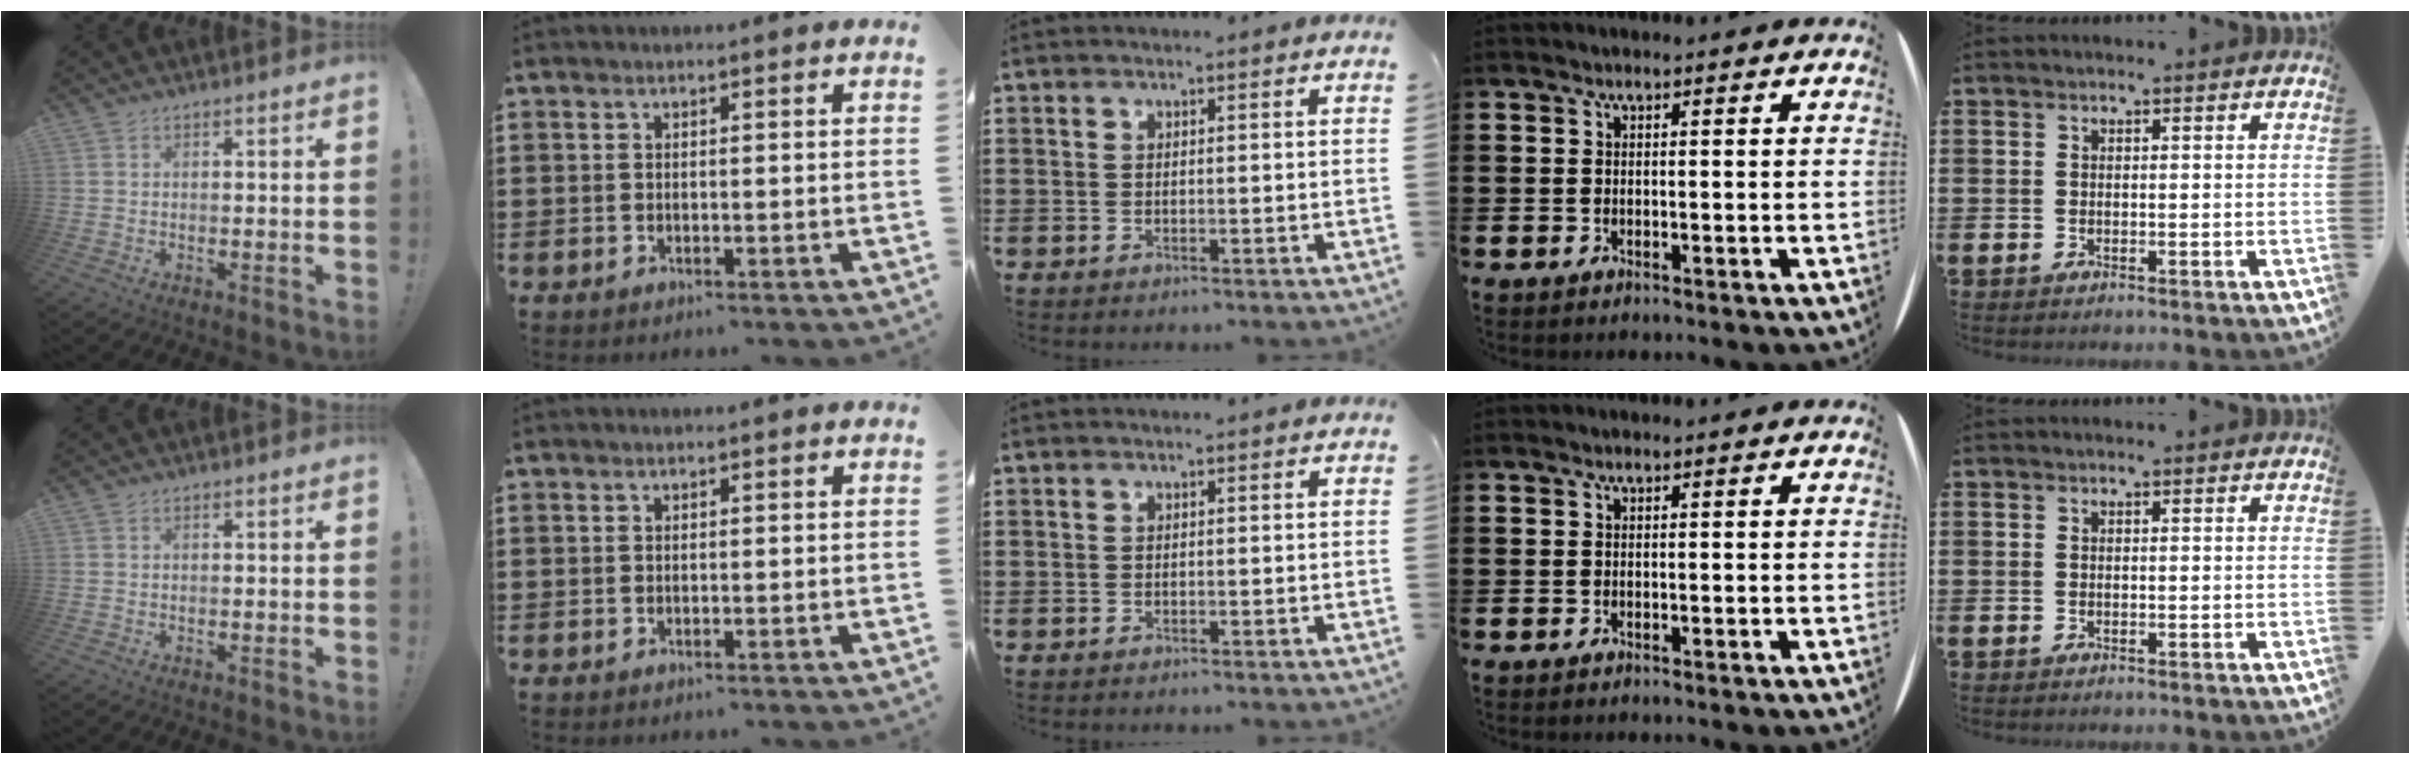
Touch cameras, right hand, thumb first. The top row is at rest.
{"middle": {"total": 0.6, "force": [0.3, -0.5, -0.1], "torque": [0.005, -0.002, 0.008]}}